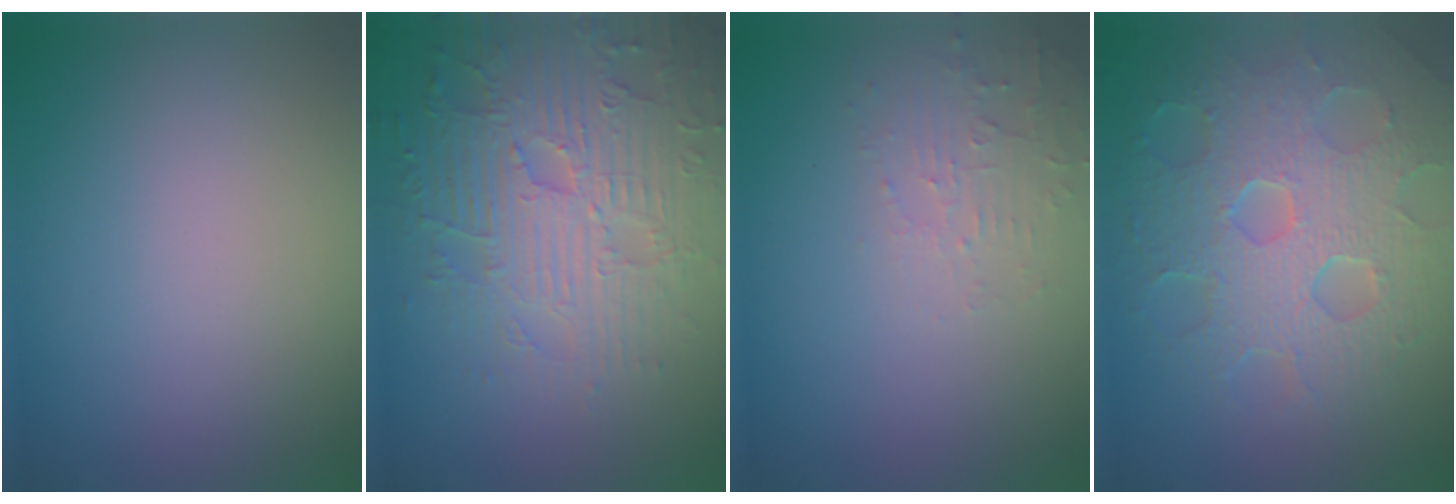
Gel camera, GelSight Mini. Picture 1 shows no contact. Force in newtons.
{"total": 6.7, "press": 5.4, "slide": 3.9}
{"total": 1.9, "press": 1.9, "slide": 0.3}
{"total": 8.8, "press": 6.3, "slide": 6.1}